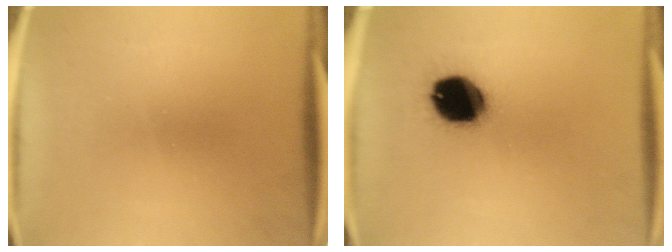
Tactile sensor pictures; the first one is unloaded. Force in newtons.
{"total": 14.8}